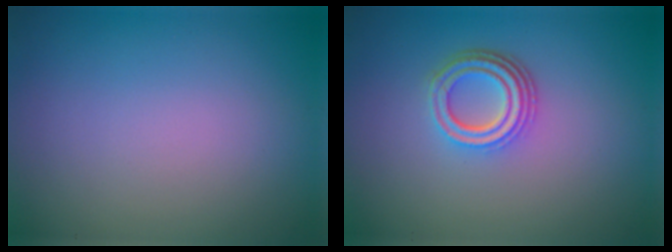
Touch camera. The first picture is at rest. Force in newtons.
{"total": 3.9, "press": 3.0, "slide": 2.6}